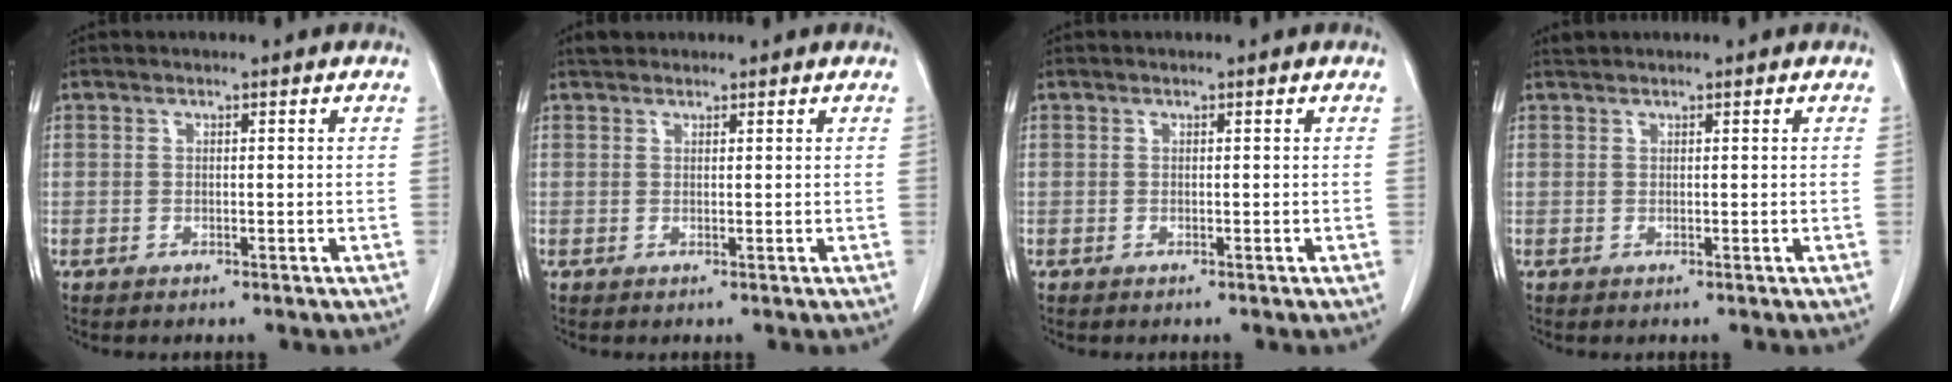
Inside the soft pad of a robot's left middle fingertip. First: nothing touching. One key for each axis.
{"total": 1.7, "fx": 1.5, "fy": 0.7, "fz": 0.3, "tx": -0.009, "ty": 0.013, "tz": 0.024}
{"total": 0.0}
{"total": 0.6, "fx": 0.6, "fy": -0.1, "fz": 0.0, "tx": -0.008, "ty": 0.008, "tz": 0.017}